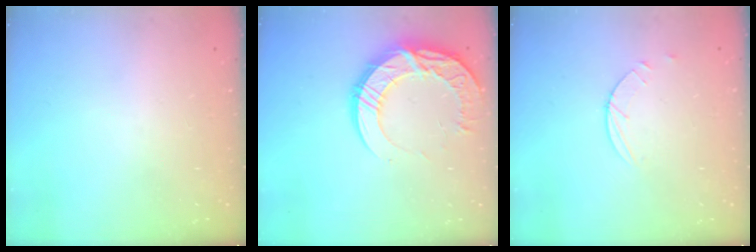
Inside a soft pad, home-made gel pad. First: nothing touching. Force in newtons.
{"total": 17.2, "press": 17.2, "slide": 0.7}
{"total": 2.5, "press": 2.4, "slide": 0.3}